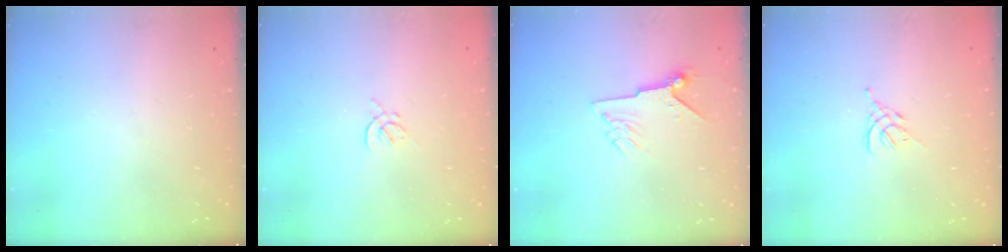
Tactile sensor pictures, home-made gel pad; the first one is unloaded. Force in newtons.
{"total": 1.7, "press": 1.6, "slide": 0.6}
{"total": 8.0, "press": 7.9, "slide": 1.2}
{"total": 3.0, "press": 2.8, "slide": 0.8}